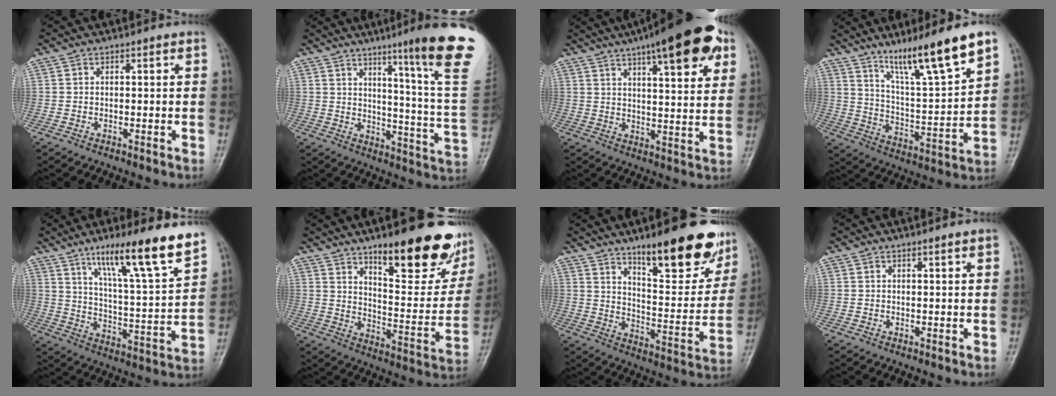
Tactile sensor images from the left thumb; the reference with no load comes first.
{"total": 21.3, "force": [12.7, -0.4, 17.1], "torque": [-0.209, -0.090, 0.166]}
{"total": 19.2, "force": [10.6, 5.2, 15.2], "torque": [-0.196, -0.018, 0.150]}
{"total": 16.1, "force": [11.2, 1.2, 11.5], "torque": [-0.182, -0.065, 0.196]}
{"total": 17.6, "force": [11.9, 1.6, 12.9], "torque": [-0.187, -0.062, 0.193]}
{"total": 23.2, "force": [14.7, 7.5, 16.3], "torque": [-0.176, -0.080, 0.216]}
{"total": 20.6, "force": [13.4, 6.2, 14.4], "torque": [-0.153, -0.078, 0.203]}
{"total": 1.5, "force": [1.0, 0.0, 1.2], "torque": [-0.017, -0.002, 0.012]}